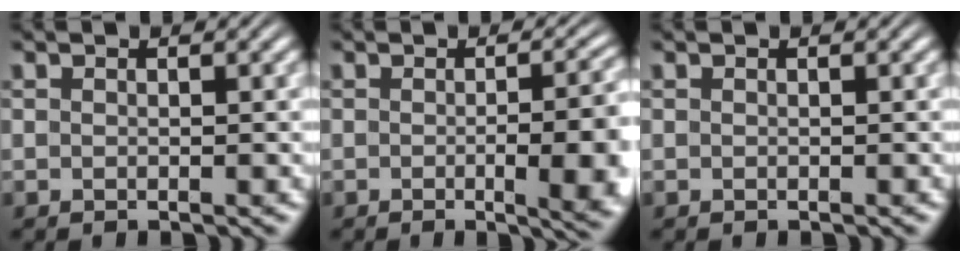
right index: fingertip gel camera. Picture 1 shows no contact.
{"total": 6.2, "force": [-1.6, 1.5, 5.8], "torque": [-0.060, -0.002, -0.025]}
{"total": 0.0}